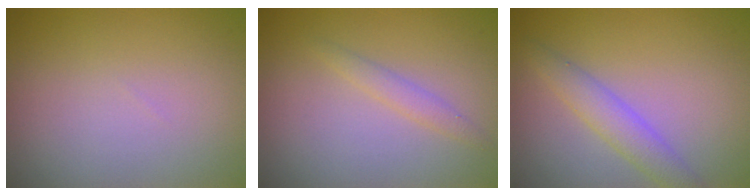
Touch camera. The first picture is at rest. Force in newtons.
{"total": 1.2, "press": 1.2, "slide": 0.1}
{"total": 2.7, "press": 2.7, "slide": 0.1}